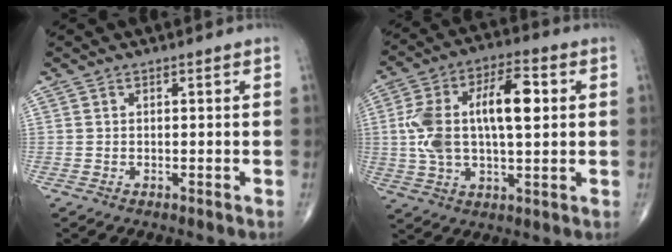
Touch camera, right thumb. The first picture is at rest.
{"total": 17.5, "force": [2.4, 8.2, 15.3], "torque": [-0.281, 0.024, 0.042]}